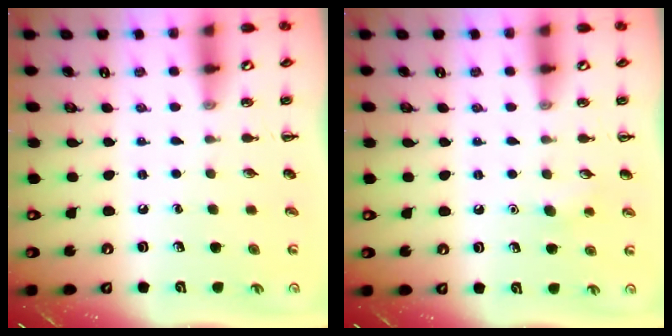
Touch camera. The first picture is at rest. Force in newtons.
{"total": 5.5, "press": 5.3, "slide": 1.4}